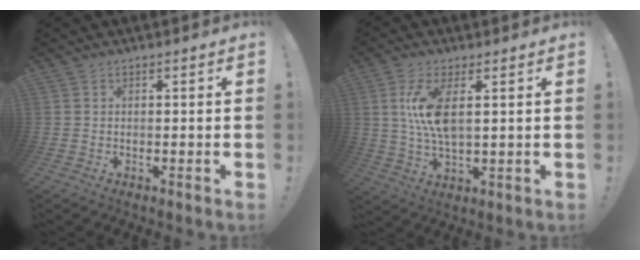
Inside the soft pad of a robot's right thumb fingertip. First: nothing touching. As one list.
[{"total": 10.1, "force": [2.6, 3.6, 9.1], "torque": [-0.166, -0.018, 0.042]}]